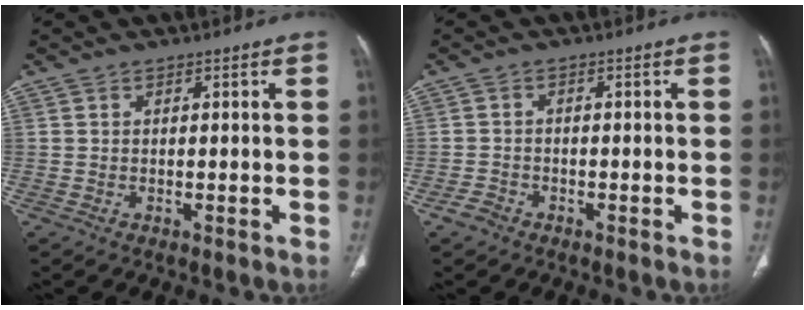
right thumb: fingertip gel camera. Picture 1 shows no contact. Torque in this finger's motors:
{"motor_torque": [-0.08, 0.01, -0.22, 0.07, 0.03]}